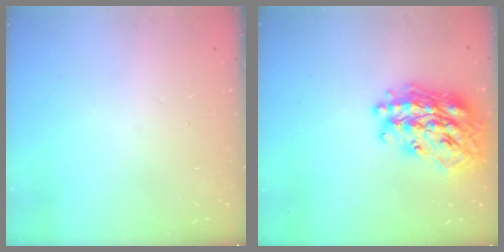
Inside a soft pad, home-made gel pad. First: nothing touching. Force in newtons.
{"total": 27.4, "press": 27.3, "slide": 2.4}